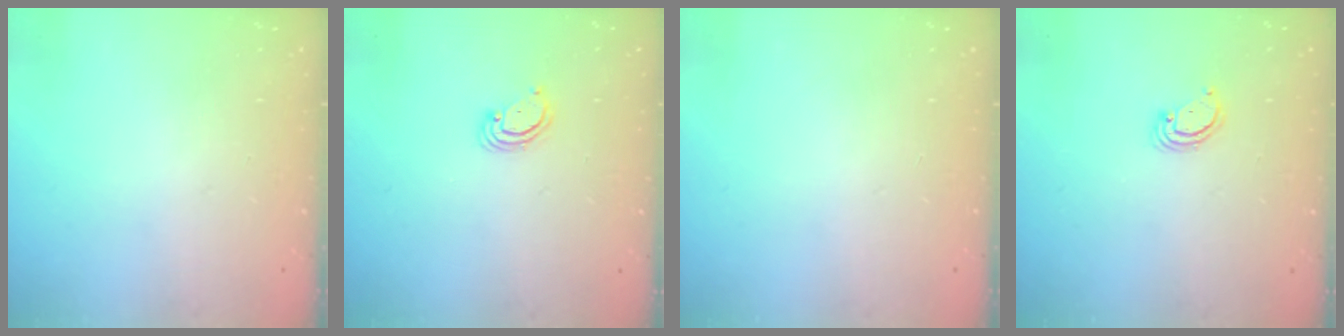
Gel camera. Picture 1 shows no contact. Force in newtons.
{"total": 2.8, "press": 2.8, "slide": 0.3}
{"total": 0.0}
{"total": 2.5, "press": 2.5, "slide": 0.2}